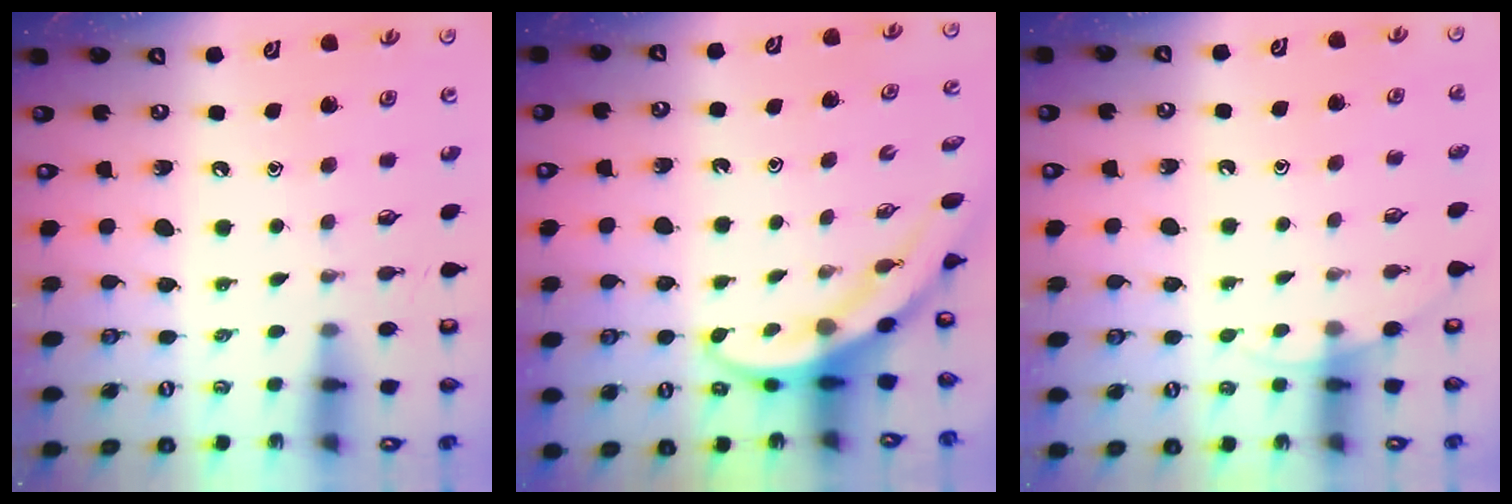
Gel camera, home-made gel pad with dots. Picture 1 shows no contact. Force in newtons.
{"total": 4.0, "press": 3.9, "slide": 0.6}
{"total": 3.8, "press": 3.8, "slide": 0.3}